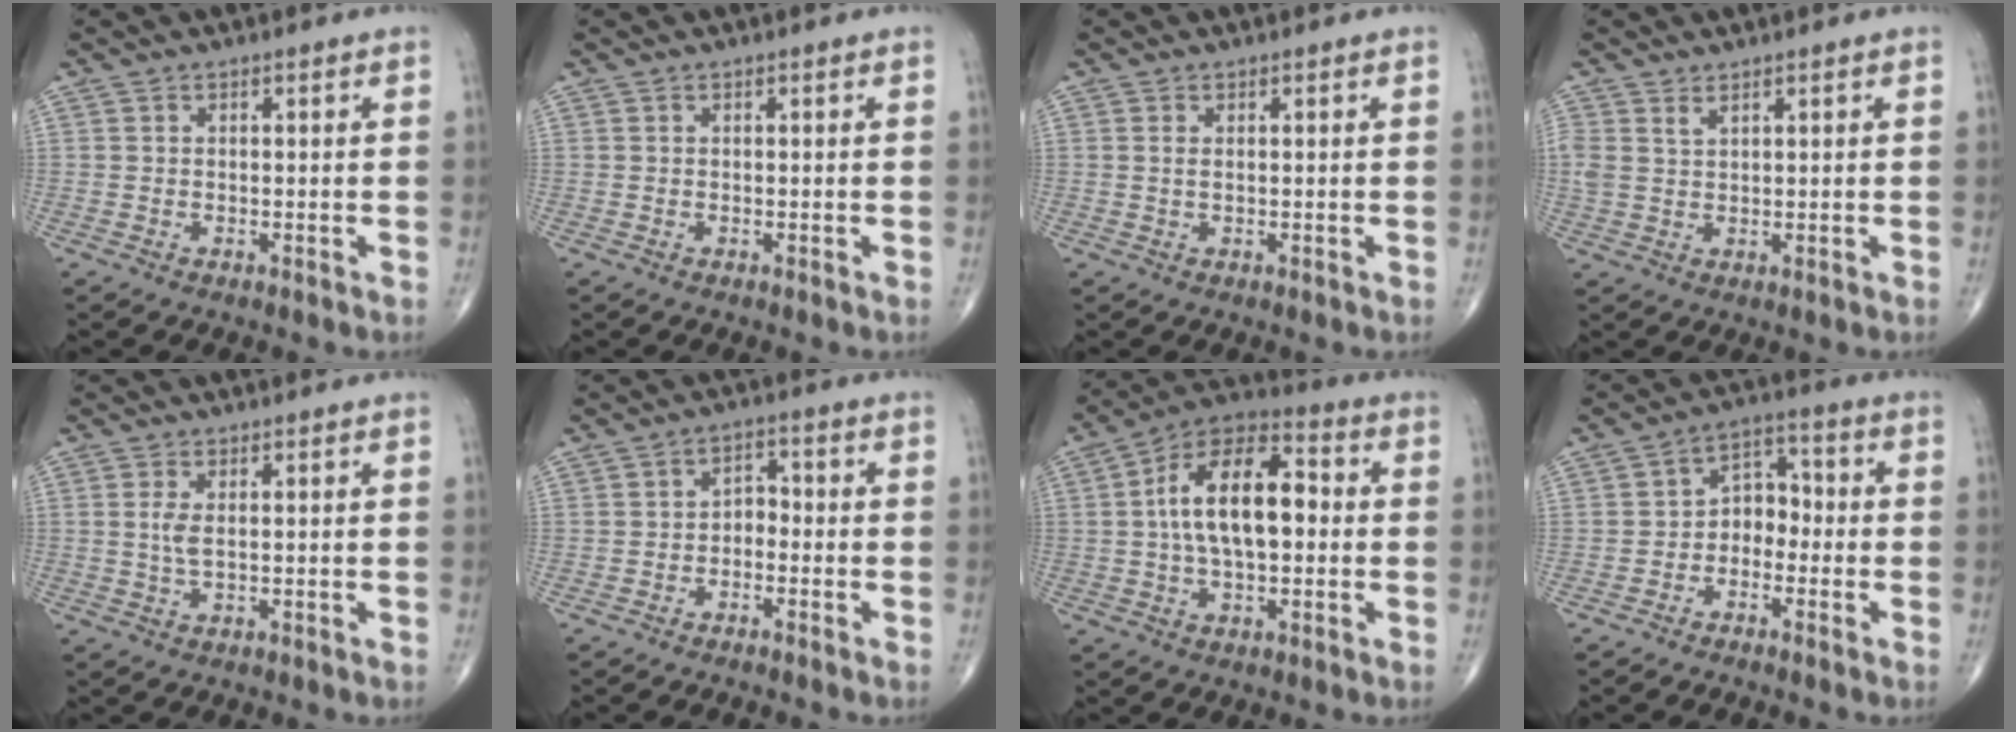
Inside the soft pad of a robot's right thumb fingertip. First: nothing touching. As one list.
[{"total": 0.0}, {"total": 0.9, "force": [0.2, 0.4, 0.8], "torque": [-0.019, 0.000, 0.005]}, {"total": 2.5, "force": [1.6, 1.2, 1.5], "torque": [-0.035, -0.003, 0.041]}, {"total": 2.8, "force": [0.4, 1.0, 2.5], "torque": [-0.061, -0.002, 0.012]}, {"total": 3.2, "force": [-1.3, 2.1, 1.9], "torque": [-0.018, 0.026, -0.032]}, {"total": 16.2, "force": [0.8, 8.4, 13.9], "torque": [-0.231, 0.032, 0.004]}, {"total": 6.0, "force": [-1.8, 4.4, 3.7], "torque": [-0.033, 0.036, -0.047]}]